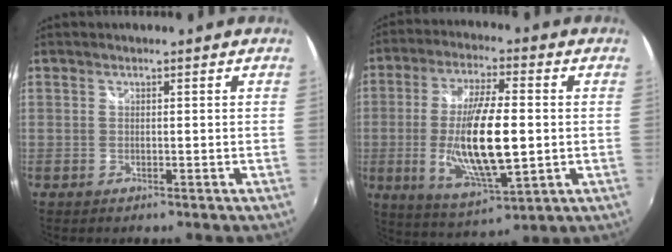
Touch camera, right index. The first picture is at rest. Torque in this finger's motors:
{"motor_torque": [1.32, -0.81, 1.05, 0.21]}